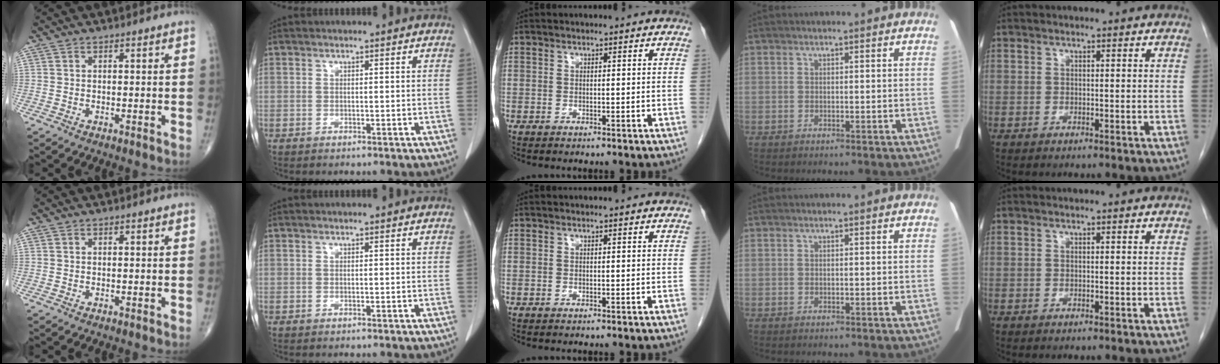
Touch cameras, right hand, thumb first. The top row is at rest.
{}